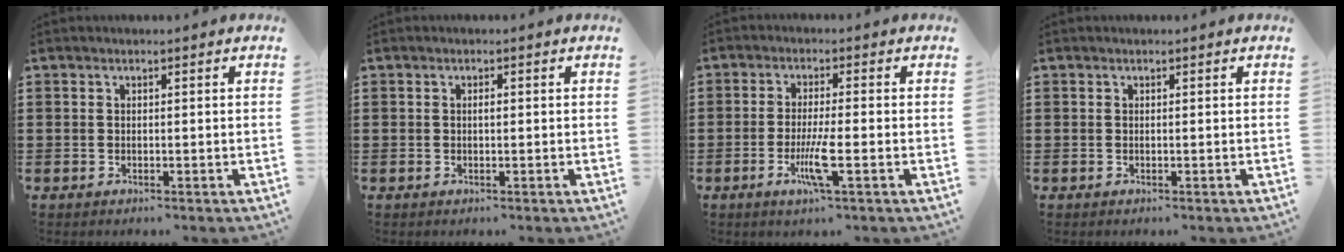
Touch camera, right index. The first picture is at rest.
{"total": 0.8, "force": [0.0, 0.3, 0.8], "torque": [-0.016, -0.002, 0.001]}
{"total": 5.7, "force": [-2.1, 0.4, 5.3], "torque": [-0.107, -0.020, -0.040]}
{"total": 0.0}